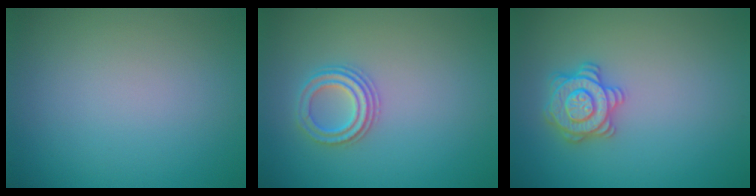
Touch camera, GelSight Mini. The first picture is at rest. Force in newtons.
{"total": 2.2, "press": 2.1, "slide": 0.7}
{"total": 3.1, "press": 3.0, "slide": 0.6}